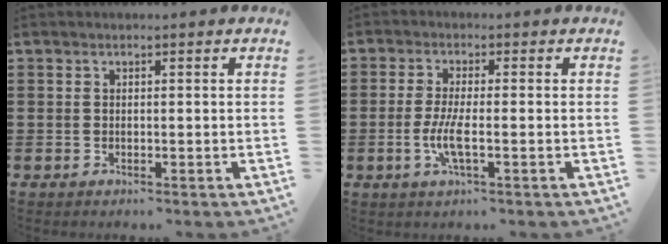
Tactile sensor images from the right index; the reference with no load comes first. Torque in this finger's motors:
{"motor_torque": [2.14, 0.00, 0.44, 0.17]}